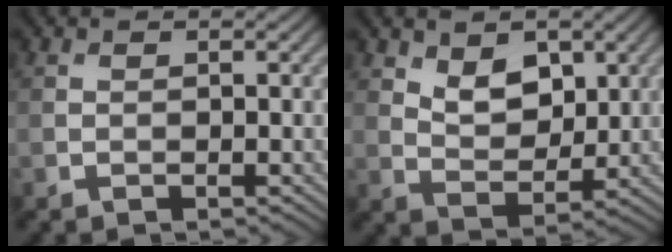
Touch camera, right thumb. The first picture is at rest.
{"total": 5.3, "force": [2.6, 3.2, 3.3], "torque": [-0.063, -0.010, 0.043]}